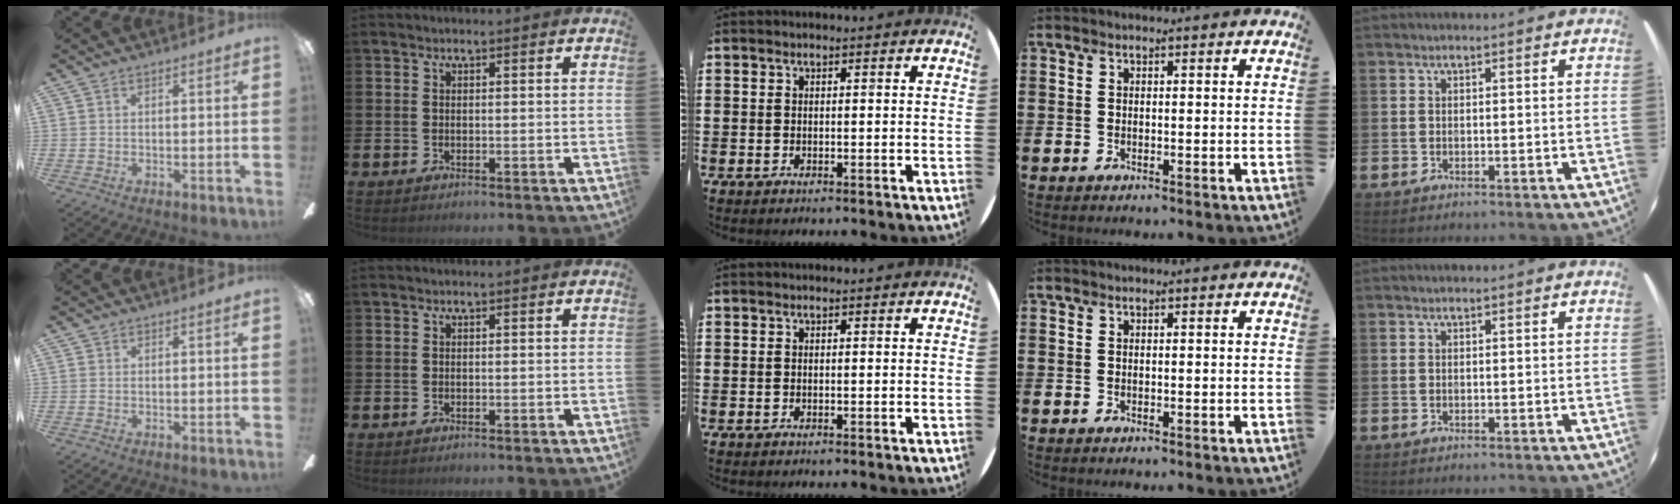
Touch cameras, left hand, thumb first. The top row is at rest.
{}